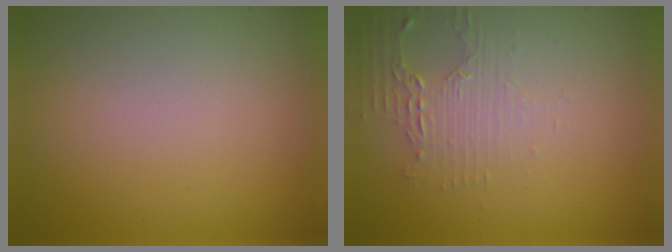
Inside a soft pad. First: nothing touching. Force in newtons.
{"total": 2.1, "press": 2.0, "slide": 0.4}